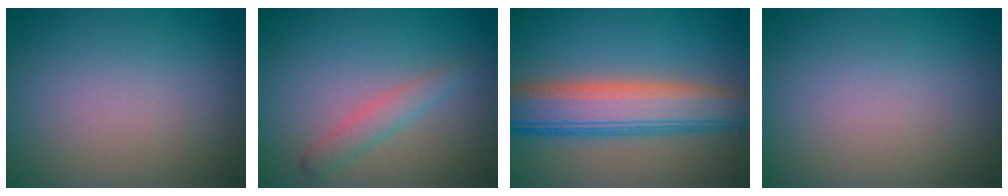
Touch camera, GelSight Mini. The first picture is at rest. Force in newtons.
{"total": 2.0, "press": 2.0, "slide": 0.1}
{"total": 8.0, "press": 8.0, "slide": 0.5}
{"total": 0.0}